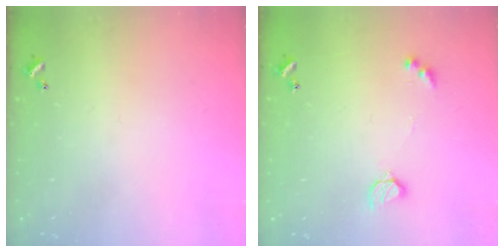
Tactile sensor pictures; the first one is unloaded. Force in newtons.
{"total": 4.2, "press": 4.2, "slide": 0.4}